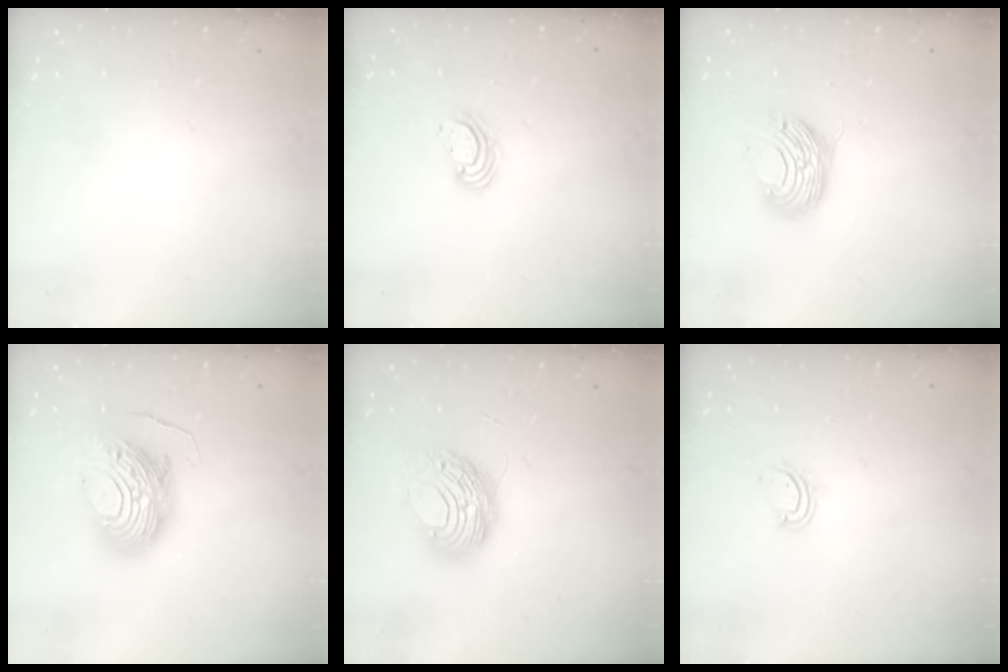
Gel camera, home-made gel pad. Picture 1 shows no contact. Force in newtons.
{"total": 3.5, "press": 3.5, "slide": 0.2}
{"total": 9.5, "press": 9.5, "slide": 0.1}
{"total": 11.6, "press": 11.6, "slide": 0.9}
{"total": 10.6, "press": 10.5, "slide": 1.5}
{"total": 3.6, "press": 3.6, "slide": 0.2}